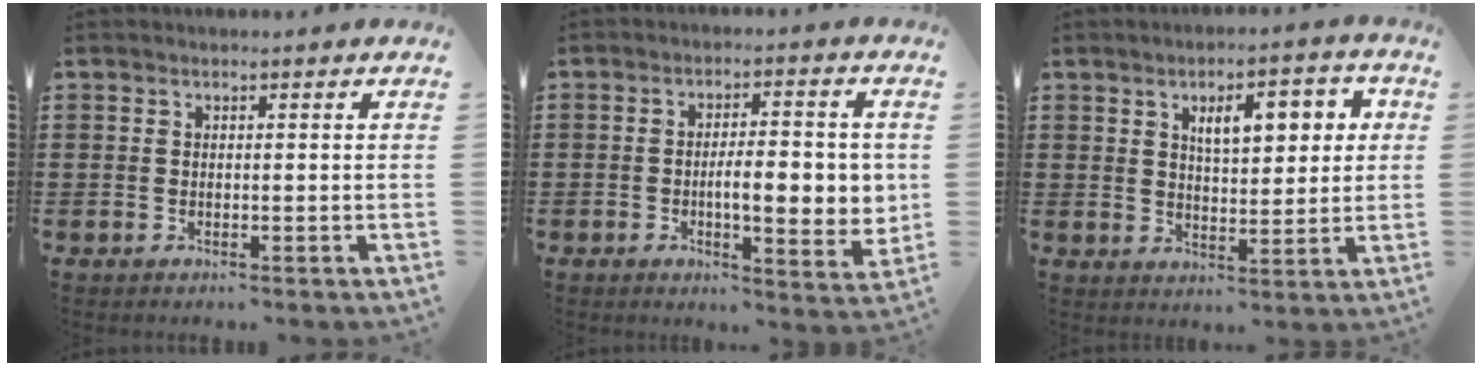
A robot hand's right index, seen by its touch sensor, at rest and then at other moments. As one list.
[{"total": 8.7, "force": [-0.7, 2.7, 8.2], "torque": [-0.110, -0.006, -0.017]}, {"total": 7.0, "force": [2.7, 2.9, 5.7], "torque": [-0.087, -0.001, 0.036]}]